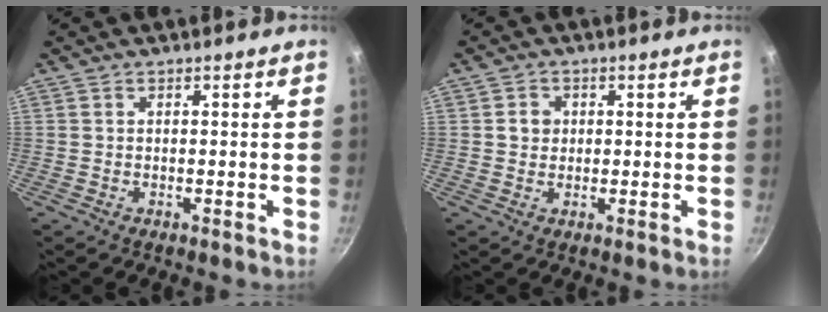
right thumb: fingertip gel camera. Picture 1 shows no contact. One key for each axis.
{"total": 2.8, "fx": 0.4, "fy": 2.5, "fz": 1.0, "tx": -0.003, "ty": 0.004, "tz": 0.002}